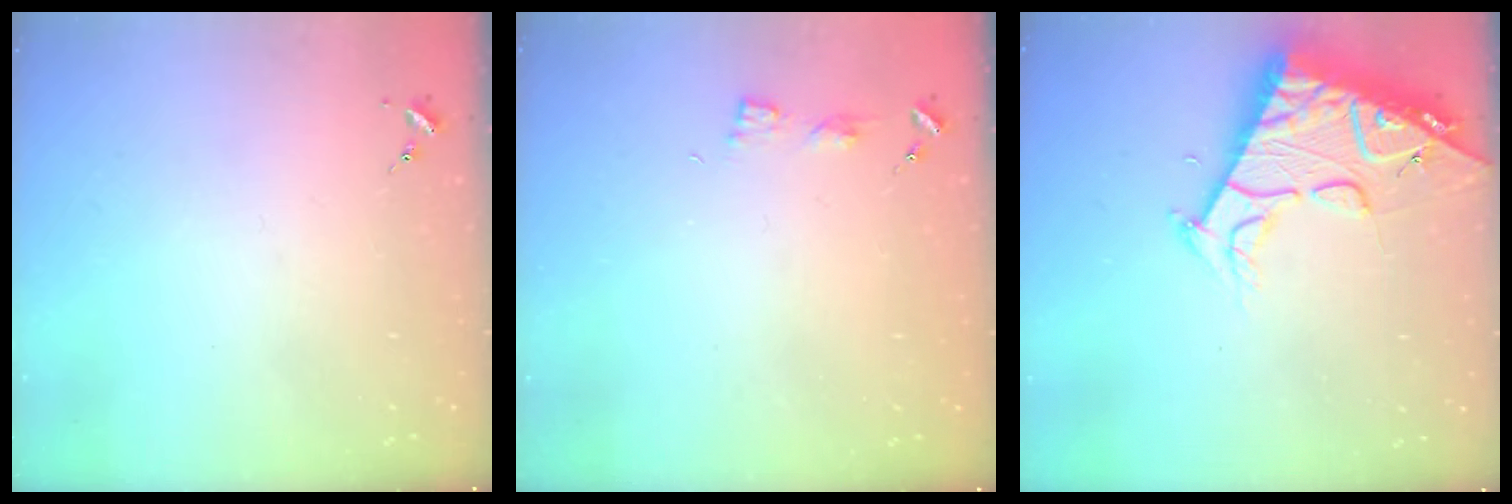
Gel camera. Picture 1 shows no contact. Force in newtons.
{"total": 4.3, "press": 4.3, "slide": 0.5}
{"total": 17.7, "press": 17.6, "slide": 1.7}